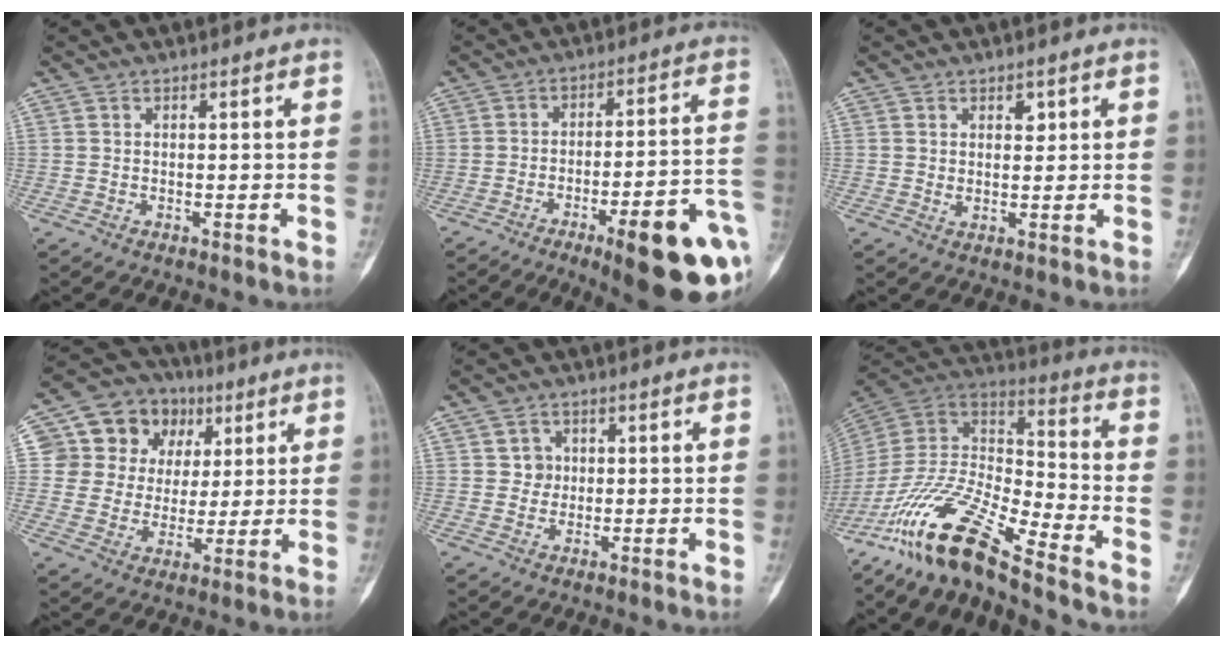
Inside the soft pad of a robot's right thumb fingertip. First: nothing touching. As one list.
[{"total": 20.2, "force": [-8.3, 5.1, 17.7], "torque": [-0.181, 0.039, -0.106]}, {"total": 2.8, "force": [1.2, 1.9, 1.7], "torque": [-0.005, -0.008, 0.020]}, {"total": 15.5, "force": [5.0, 13.5, 5.6], "torque": [-0.048, 0.019, 0.093]}, {"total": 2.9, "force": [0.5, 2.8, 0.6], "torque": [0.018, 0.004, 0.004]}, {"total": 18.8, "force": [-14.0, 4.0, 11.8], "torque": [-0.223, 0.077, -0.269]}]